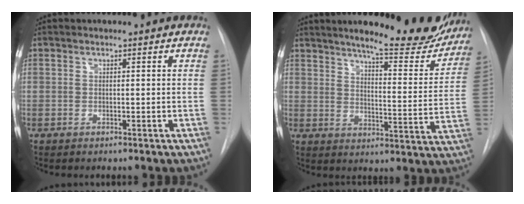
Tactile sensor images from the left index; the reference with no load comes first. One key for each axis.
{"total": 17.7, "fx": 15.5, "fy": 2.6, "fz": 8.1, "tx": -0.103, "ty": -0.053, "tz": 0.191}